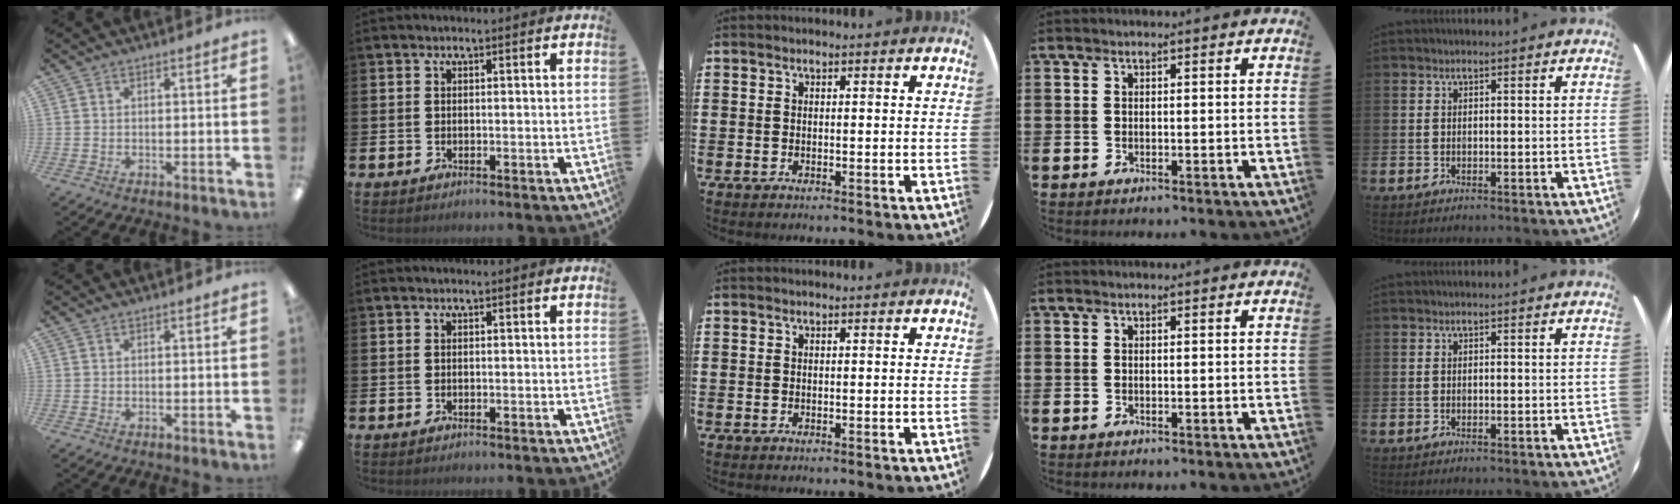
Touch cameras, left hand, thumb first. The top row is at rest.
{}